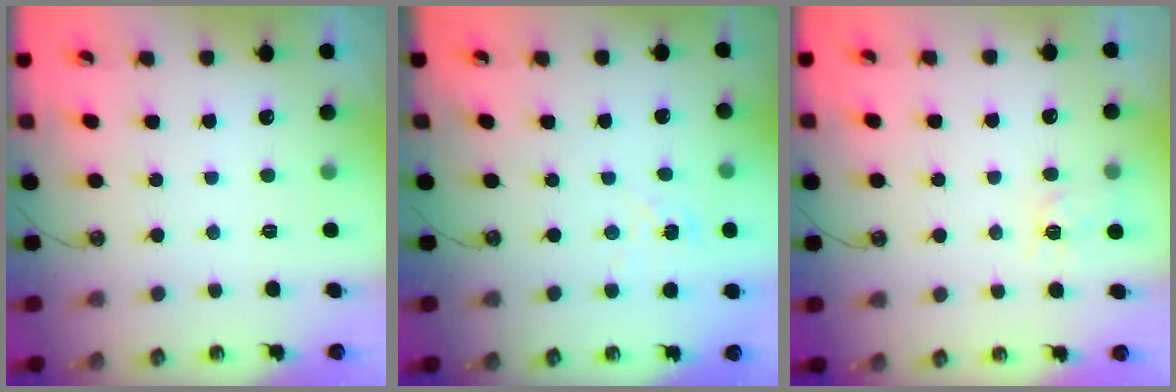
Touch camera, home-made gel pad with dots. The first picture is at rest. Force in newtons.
{"total": 1.6, "press": 1.6, "slide": 0.2}
{"total": 5.5, "press": 5.5, "slide": 0.5}